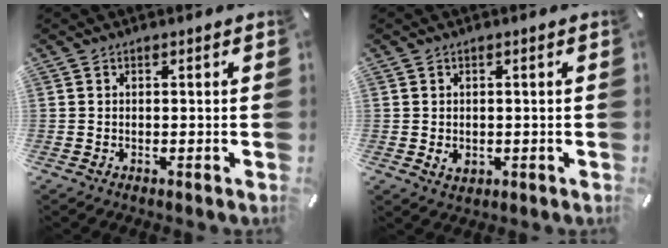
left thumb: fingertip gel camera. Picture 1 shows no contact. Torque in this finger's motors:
{"motor_torque": [0.00, 0.01, 0.02, 0.06, 0.02]}